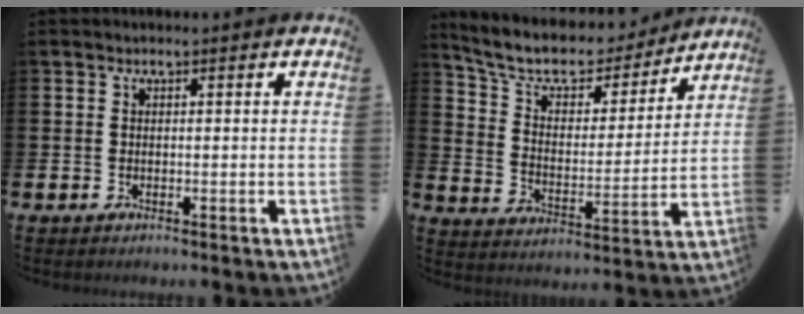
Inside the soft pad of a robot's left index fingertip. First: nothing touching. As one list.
[{"total": 8.8, "force": [7.6, 3.4, 2.8], "torque": [-0.088, -0.053, 0.132]}]